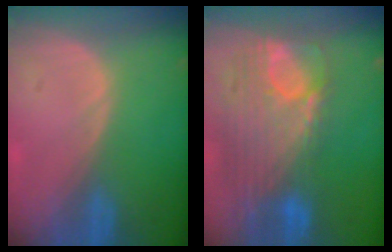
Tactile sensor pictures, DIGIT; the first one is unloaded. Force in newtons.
{"total": 12.3, "press": 10.4, "slide": 6.5}